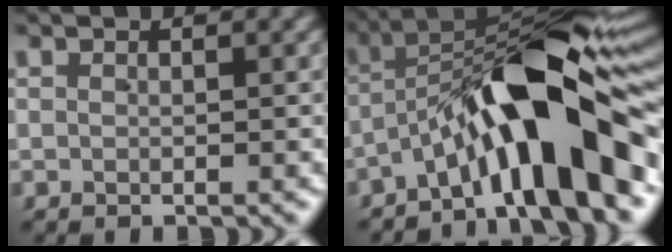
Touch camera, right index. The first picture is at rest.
{"total": 14.8, "force": [-1.8, 5.8, 13.5], "torque": [-0.195, 0.007, -0.023]}